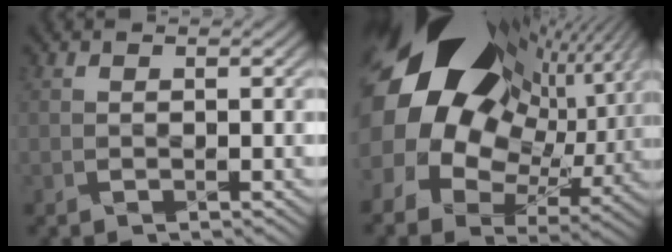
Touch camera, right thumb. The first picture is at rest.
{"total": 21.6, "force": [6.7, 15.2, 13.8], "torque": [-0.297, 0.011, 0.127]}